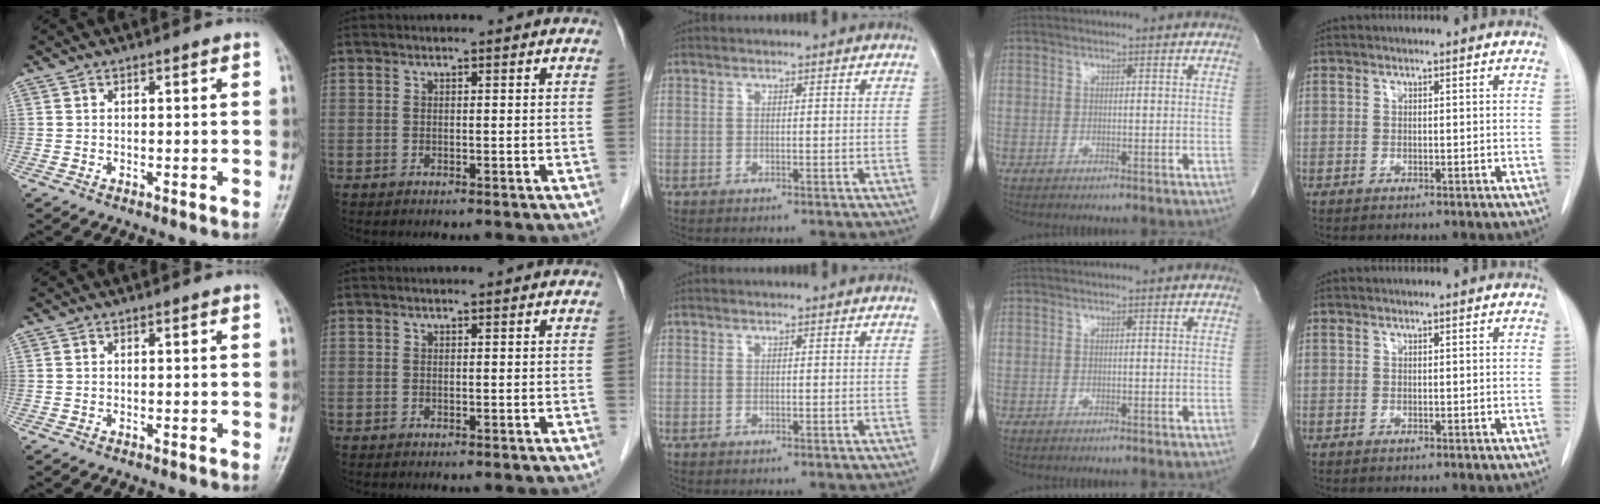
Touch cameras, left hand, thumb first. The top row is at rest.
{}